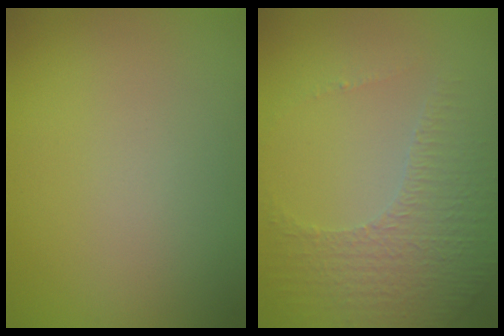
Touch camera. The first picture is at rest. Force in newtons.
{"total": 4.3, "press": 3.0, "slide": 3.1}